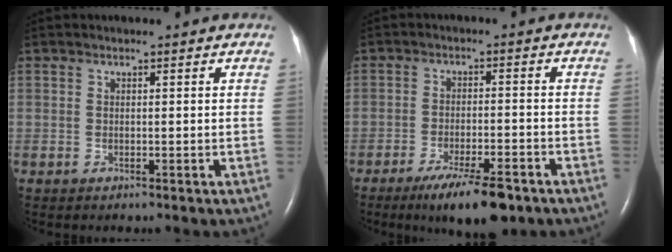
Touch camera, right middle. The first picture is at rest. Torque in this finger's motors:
{"motor_torque": [0.86, -0.79, 0.15, 0.10]}